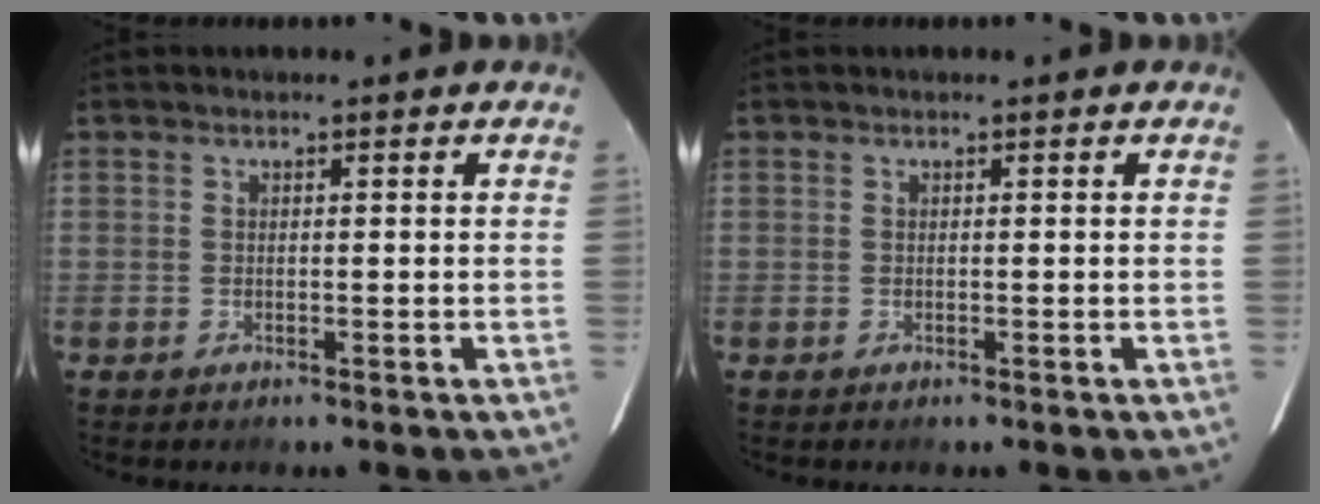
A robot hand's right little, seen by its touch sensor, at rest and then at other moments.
{"total": 0.0}